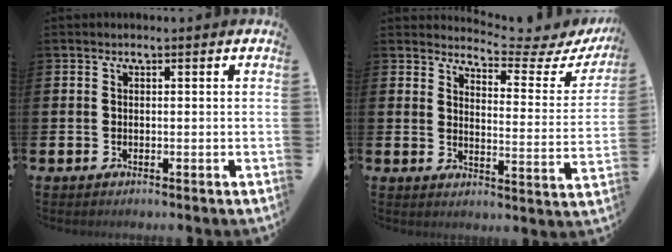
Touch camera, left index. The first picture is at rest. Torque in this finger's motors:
{"motor_torque": [-0.14, -0.37, 0.03, -0.01]}